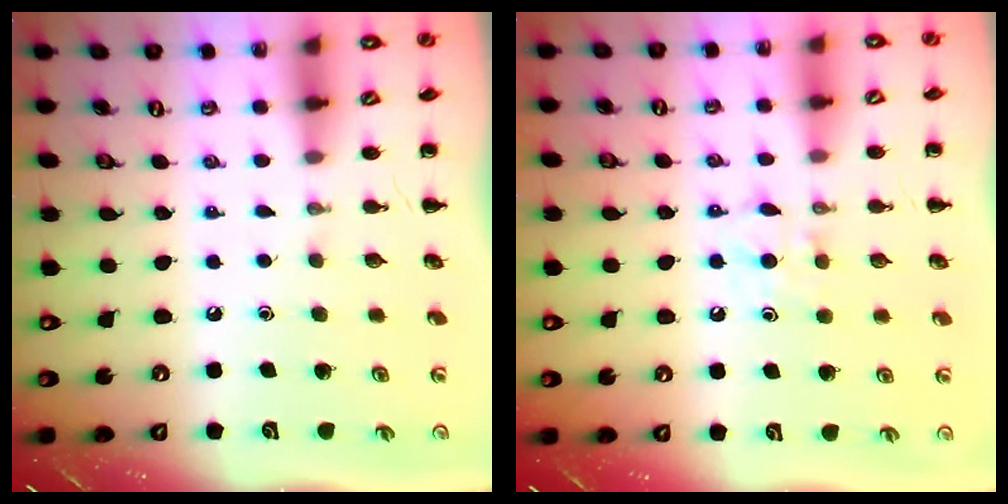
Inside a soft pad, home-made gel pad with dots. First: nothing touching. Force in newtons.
{"total": 5.3, "press": 5.0, "slide": 1.7}